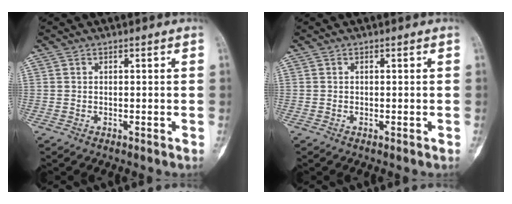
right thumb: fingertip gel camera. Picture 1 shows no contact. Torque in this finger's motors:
{"motor_torque": [0.95, 1.92, -0.12, -0.02, -0.02]}